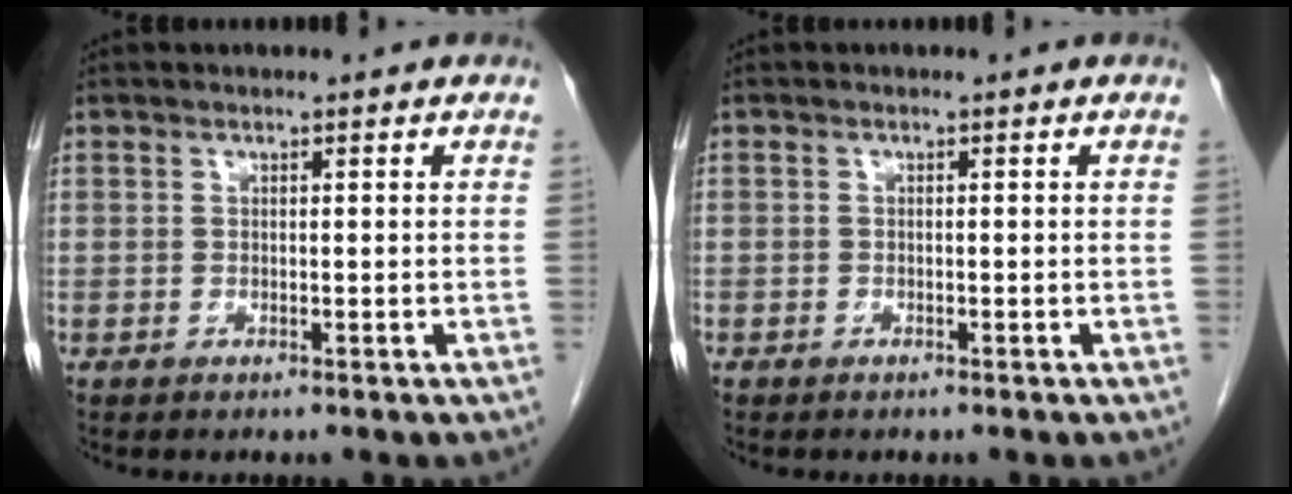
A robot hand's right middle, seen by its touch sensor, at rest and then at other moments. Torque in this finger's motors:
{"motor_torque": [-0.09, -0.37, -0.56, -0.21]}